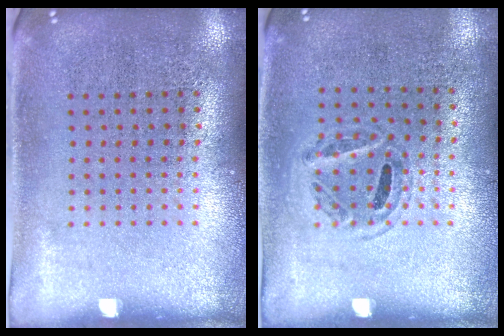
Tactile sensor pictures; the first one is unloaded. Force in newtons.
{"total": 1.0, "press": 0.7, "slide": 0.6}